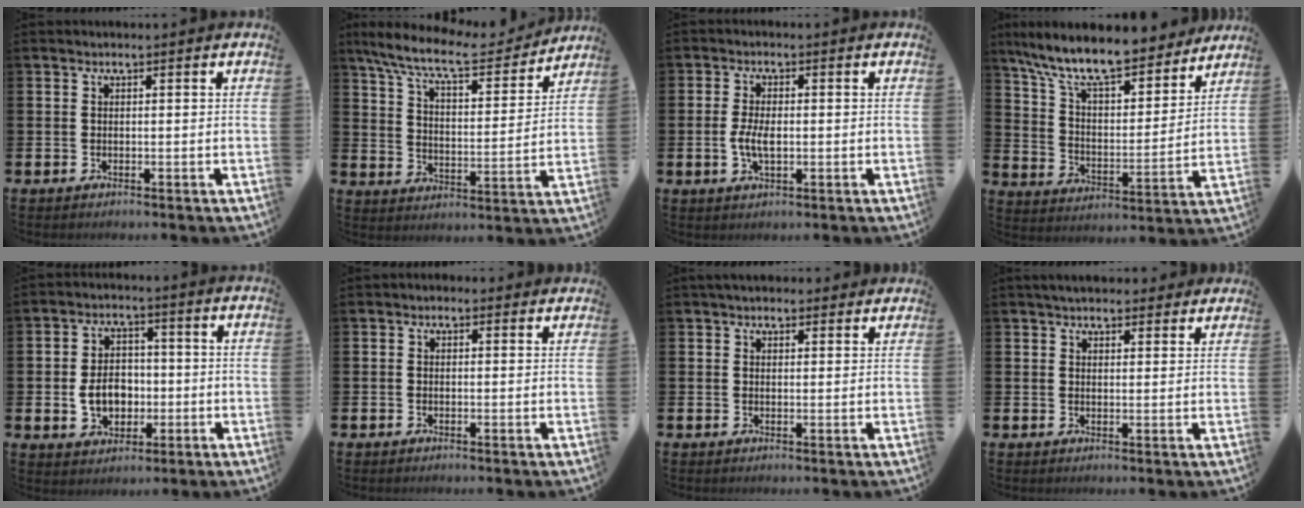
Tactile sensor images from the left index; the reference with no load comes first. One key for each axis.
{"total": 9.9, "fx": 8.8, "fy": 1.7, "fz": 4.3, "tx": -0.112, "ty": -0.056, "tz": 0.147}
{"total": 3.5, "fx": -0.4, "fy": 1.7, "fz": 3.1, "tx": -0.054, "ty": -0.003, "tz": -0.013}
{"total": 11.3, "fx": 10.1, "fy": 2.4, "fz": 4.5, "tx": -0.122, "ty": -0.068, "tz": 0.172}
{"total": 5.9, "fx": -1.0, "fy": 4.5, "fz": 3.7, "tx": -0.053, "ty": 0.004, "tz": -0.023}
{"total": 0.6, "fx": 0.1, "fy": 0.5, "fz": 0.2, "tx": -0.001, "ty": 0.004, "tz": 0.000}
{"total": 2.5, "fx": 2.3, "fy": 1.0, "fz": 0.4, "tx": -0.001, "ty": -0.006, "tz": 0.039}
{"total": 3.8, "fx": 3.5, "fy": 1.2, "fz": 0.5, "tx": -0.003, "ty": -0.011, "tz": 0.063}